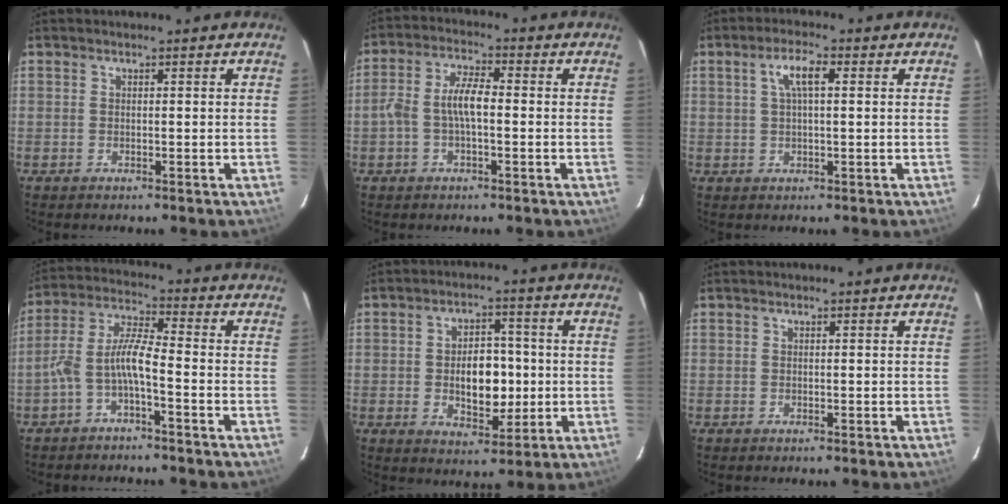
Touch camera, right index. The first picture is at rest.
{"total": 5.8, "force": [-0.9, 2.1, 5.4], "torque": [-0.112, 0.016, -0.019]}
{"total": 4.6, "force": [1.3, 1.3, 4.2], "torque": [-0.082, 0.011, 0.026]}
{"total": 6.8, "force": [-3.0, 1.2, 5.9], "torque": [-0.139, 0.018, -0.058]}
{"total": 9.3, "force": [-0.7, 5.5, 7.4], "torque": [-0.126, 0.010, -0.001]}
{"total": 0.0}